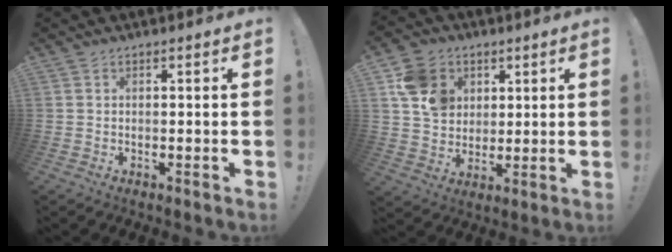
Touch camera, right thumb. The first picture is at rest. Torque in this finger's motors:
{"motor_torque": [0.17, 0.19, 0.04, -0.11, 0.14]}